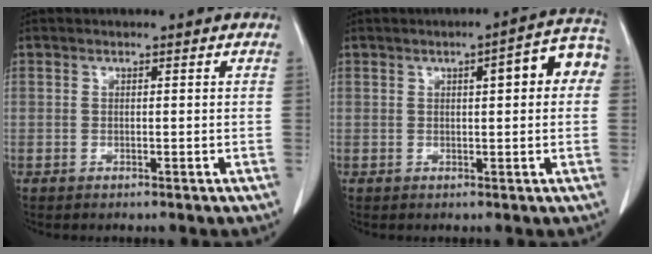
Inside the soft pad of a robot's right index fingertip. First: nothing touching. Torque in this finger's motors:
{"motor_torque": [0.25, 0.16, 0.17, 0.02]}